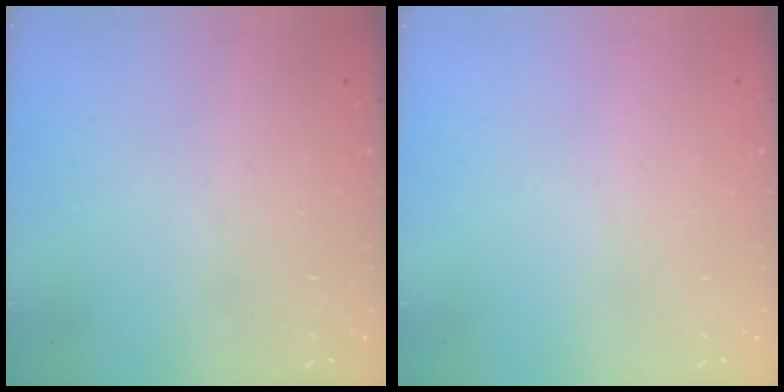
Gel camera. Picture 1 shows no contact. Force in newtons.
{"total": 0.0}